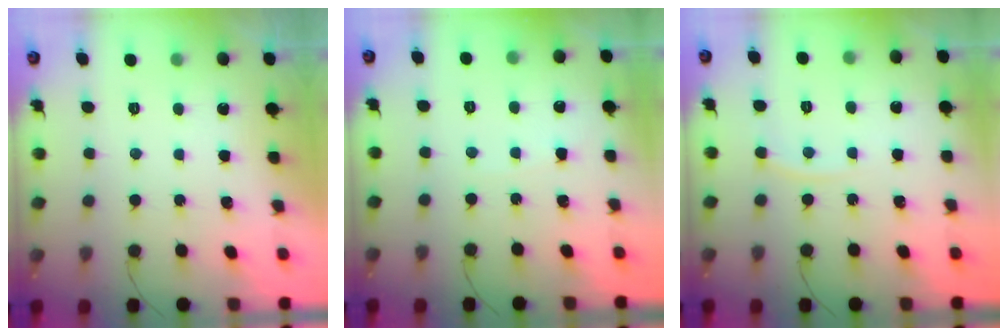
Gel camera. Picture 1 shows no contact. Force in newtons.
{"total": 2.5, "press": 2.5, "slide": 0.3}
{"total": 4.3, "press": 4.3, "slide": 0.5}